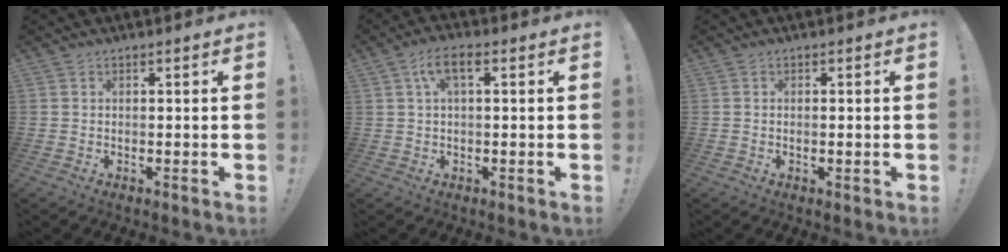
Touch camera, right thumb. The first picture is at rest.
{"total": 5.5, "force": [1.4, 2.0, 4.8], "torque": [-0.091, 0.008, 0.025]}
{"total": 0.6, "force": [-0.1, 0.2, 0.5], "torque": [-0.001, -0.003, -0.004]}